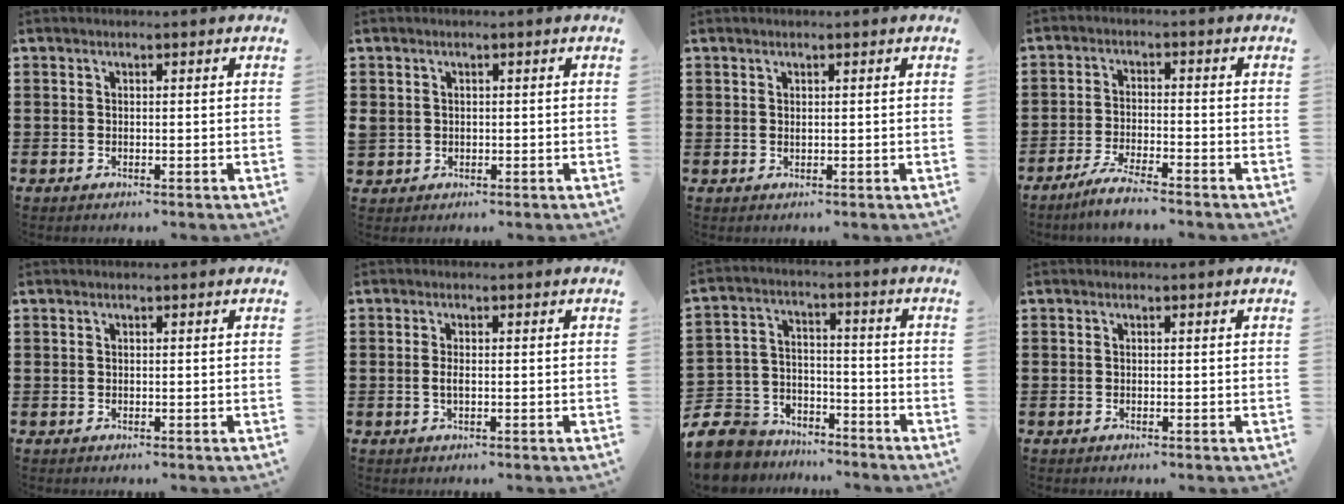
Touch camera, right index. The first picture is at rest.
{"total": 1.3, "force": [0.1, 1.2, 0.1], "torque": [-0.007, 0.007, 0.001]}
{"total": 0.5, "force": [0.4, 0.3, 0.2], "torque": [-0.004, 0.002, 0.008]}
{"total": 4.1, "force": [-3.8, -0.1, 1.7], "torque": [-0.036, -0.004, -0.074]}
{"total": 0.0}
{"total": 1.6, "force": [-0.2, 0.5, 1.5], "torque": [-0.035, -0.003, -0.006]}
{"total": 7.9, "force": [-7.2, 3.2, 0.6], "torque": [-0.051, 0.006, -0.150]}
{"total": 0.0}